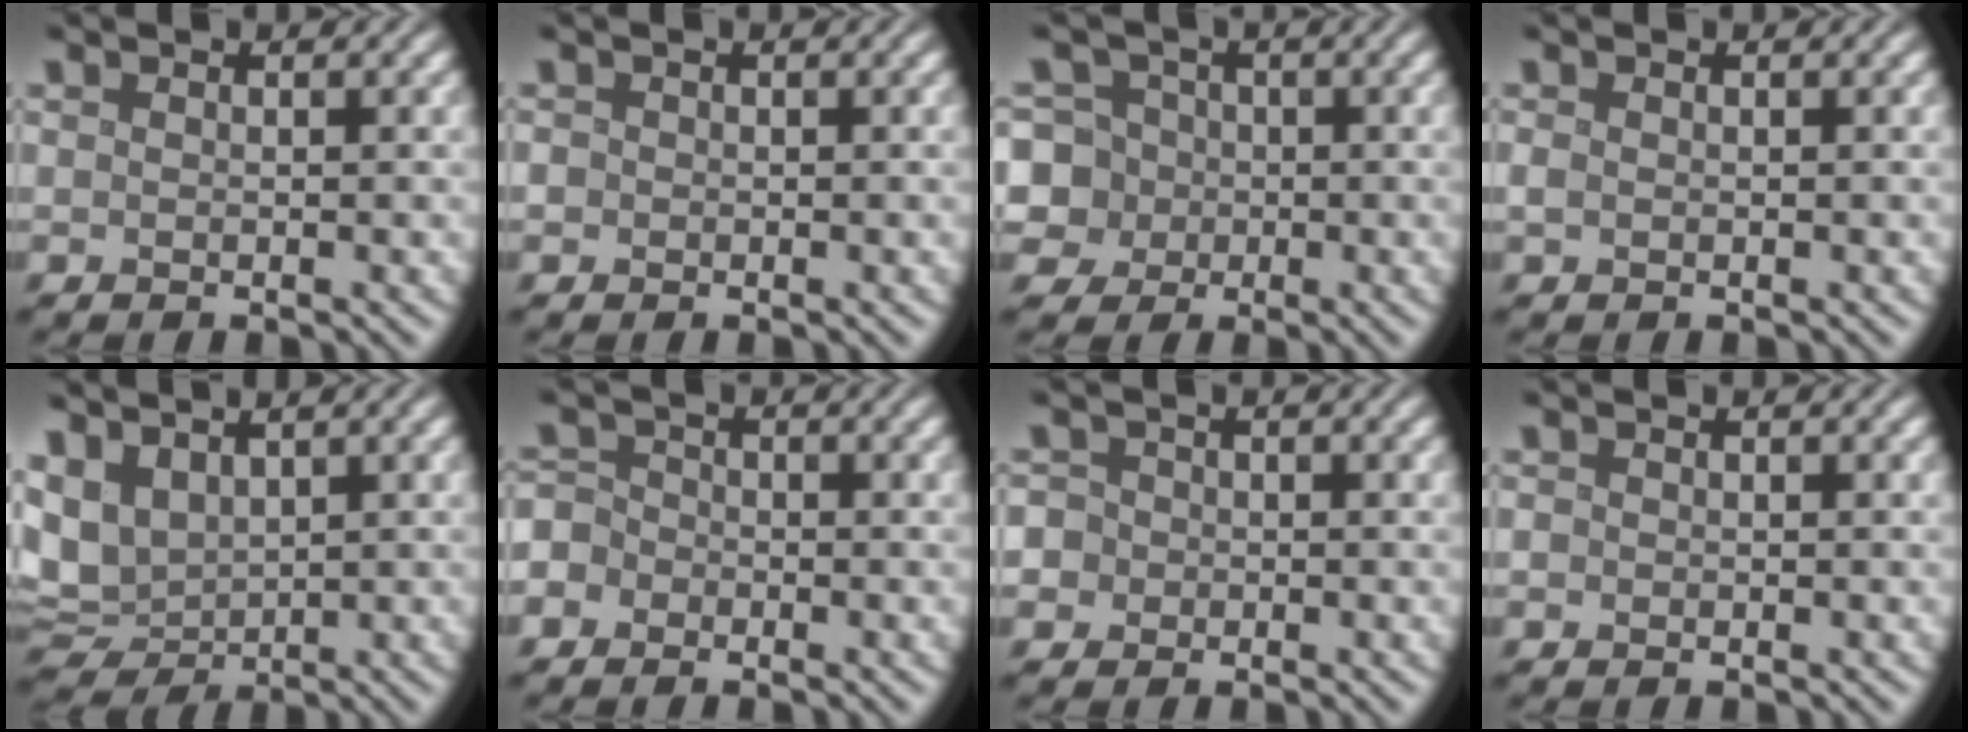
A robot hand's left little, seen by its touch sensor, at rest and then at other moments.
{"total": 1.4, "force": [0.1, 1.3, 0.5], "torque": [-0.001, 0.009, -0.006]}
{"total": 7.7, "force": [-1.2, 7.2, 2.5], "torque": [-0.065, 0.021, -0.054]}
{"total": 0.8, "force": [-0.2, 0.7, 0.4], "torque": [-0.013, 0.000, -0.004]}
{"total": 6.1, "force": [1.7, 4.4, 4.0], "torque": [-0.094, -0.004, 0.040]}
{"total": 5.3, "force": [-2.7, 4.4, 1.2], "torque": [-0.035, 0.003, -0.075]}
{"total": 5.5, "force": [-0.9, 5.2, 1.6], "torque": [-0.040, 0.019, -0.047]}
{"total": 0.7, "force": [-0.1, 0.7, 0.2], "torque": [0.002, 0.001, -0.002]}